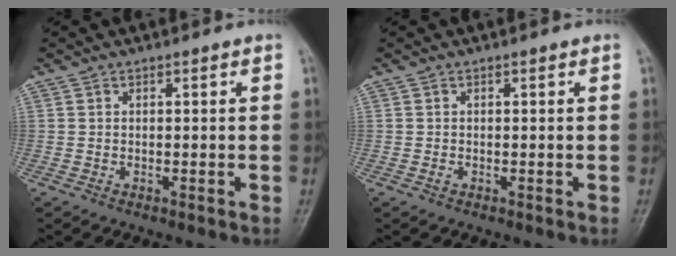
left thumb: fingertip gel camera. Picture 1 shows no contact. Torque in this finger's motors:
{"motor_torque": [-0.22, -0.45, 0.22, 0.10, 0.00]}